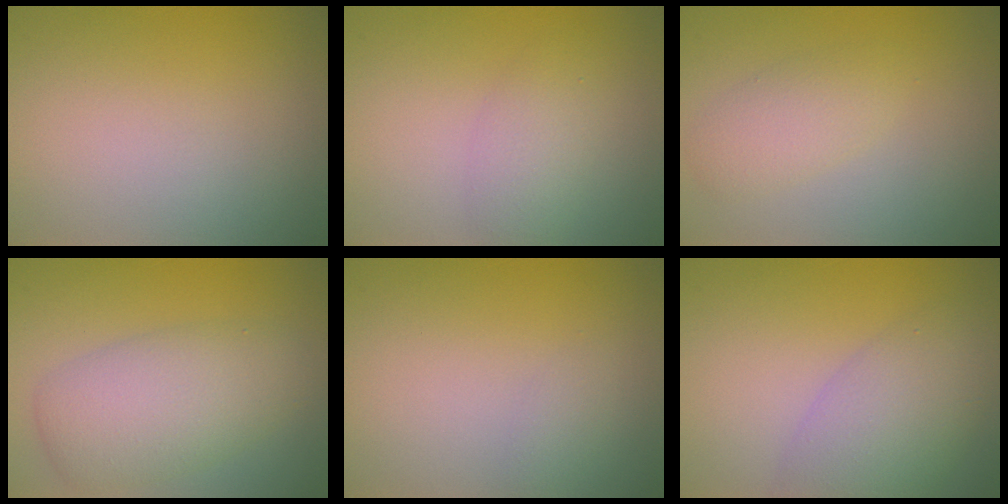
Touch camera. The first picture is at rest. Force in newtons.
{"total": 2.3, "press": 2.3, "slide": 0.0}
{"total": 2.5, "press": 2.5, "slide": 0.1}
{"total": 5.8, "press": 5.7, "slide": 0.3}
{"total": 0.8, "press": 0.8, "slide": 0.0}
{"total": 5.3, "press": 5.3, "slide": 0.3}